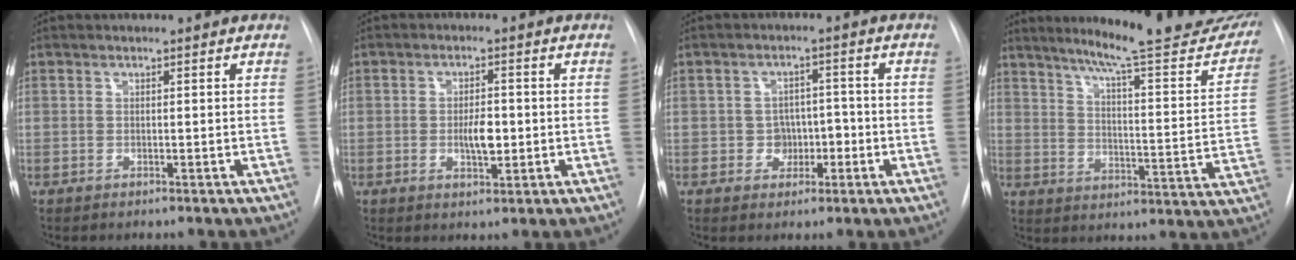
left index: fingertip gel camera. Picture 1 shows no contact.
{"total": 4.1, "force": [-1.4, 1.7, 3.5], "torque": [-0.057, -0.007, -0.017]}
{"total": 4.2, "force": [-1.9, 3.4, 1.4], "torque": [-0.012, 0.007, -0.023]}
{"total": 22.8, "force": [19.8, 2.3, 11.0], "torque": [-0.151, -0.068, 0.248]}